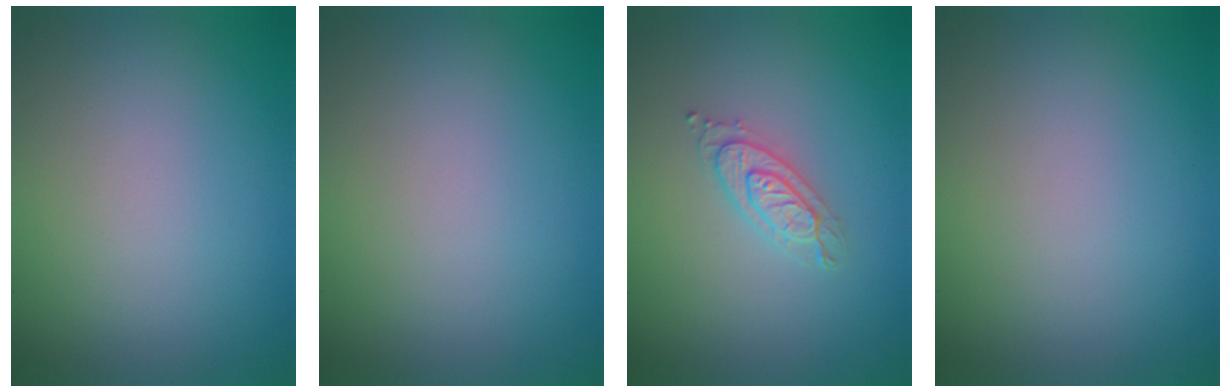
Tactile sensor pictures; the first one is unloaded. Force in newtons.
{"total": 0.0}
{"total": 2.2, "press": 2.2, "slide": 0.3}
{"total": 0.0}